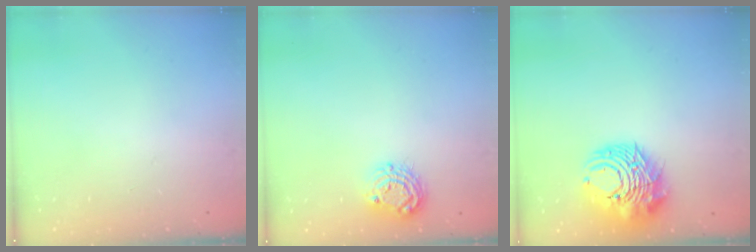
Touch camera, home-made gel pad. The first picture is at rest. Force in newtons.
{"total": 8.7, "press": 8.7, "slide": 0.5}
{"total": 12.3, "press": 12.2, "slide": 1.3}